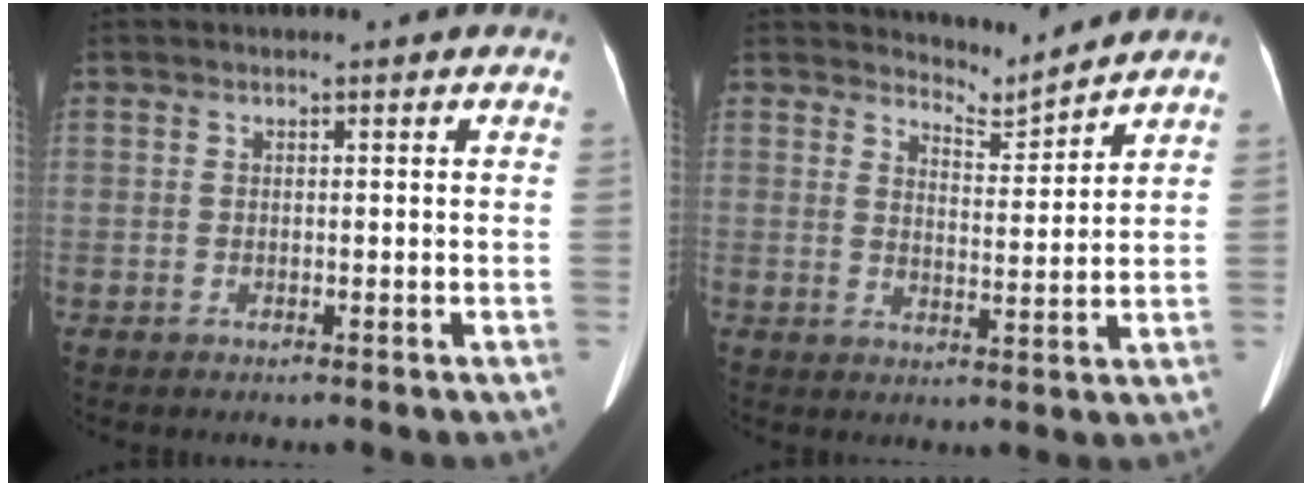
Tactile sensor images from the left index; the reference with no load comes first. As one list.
[{"total": 4.3, "force": [4.2, -0.8, -0.8], "torque": [0.004, -0.032, 0.070]}]